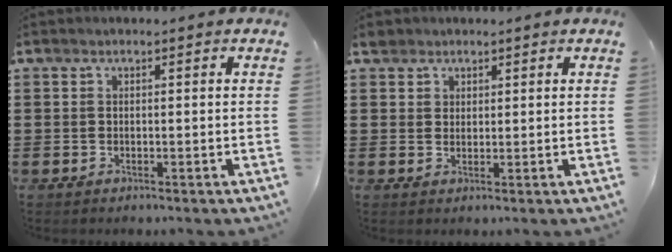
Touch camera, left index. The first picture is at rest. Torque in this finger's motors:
{"motor_torque": [0.28, 0.37, 0.07, 0.00]}